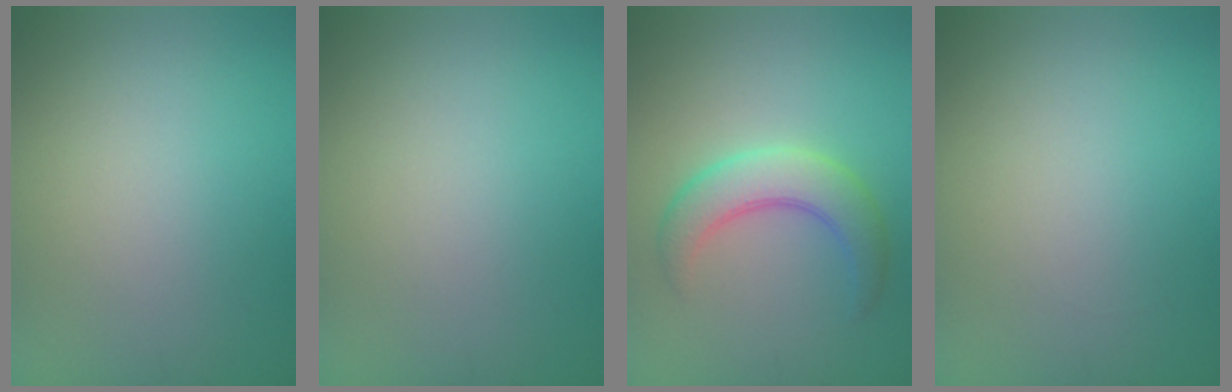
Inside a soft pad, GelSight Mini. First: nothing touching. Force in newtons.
{"total": 0.0}
{"total": 4.3, "press": 4.3, "slide": 0.1}
{"total": 0.0}